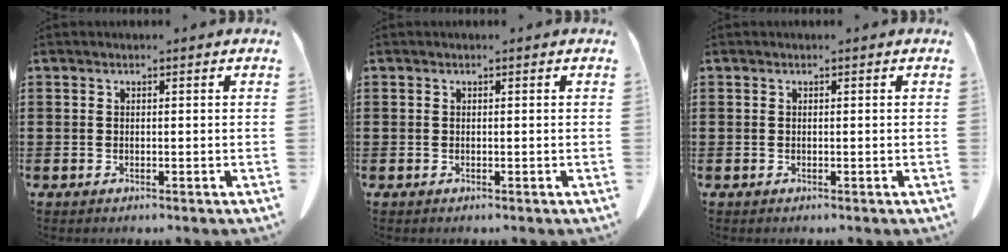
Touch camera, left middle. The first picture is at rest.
{"total": 0.0}
{"total": 0.0}